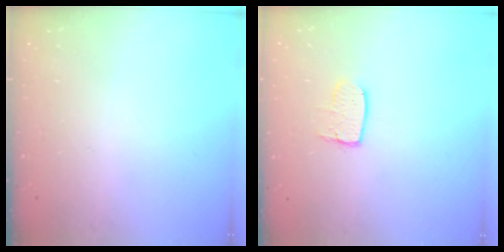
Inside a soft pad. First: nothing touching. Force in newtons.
{"total": 6.8, "press": 6.8, "slide": 0.4}